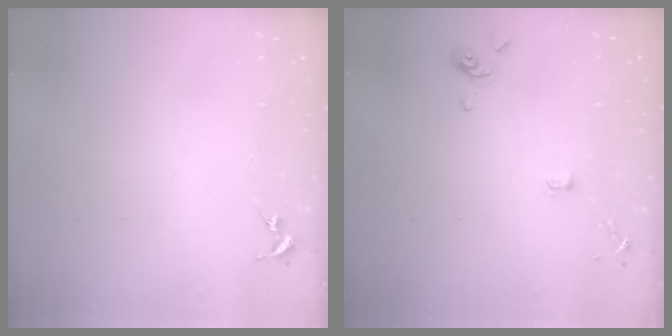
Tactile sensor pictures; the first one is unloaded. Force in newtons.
{"total": 3.4, "press": 3.4, "slide": 0.7}